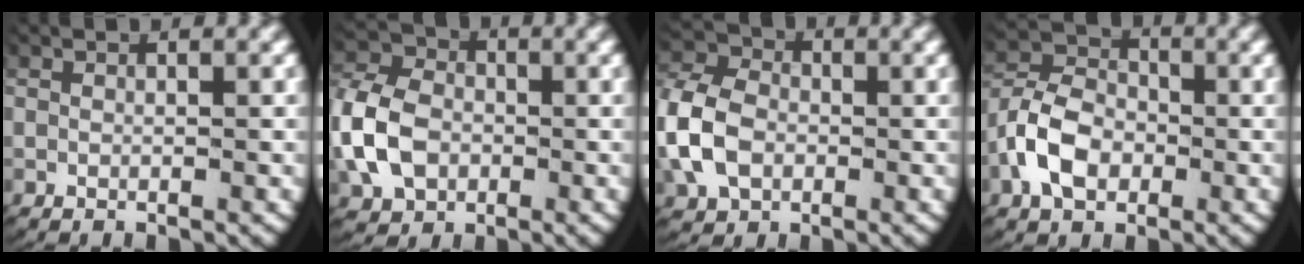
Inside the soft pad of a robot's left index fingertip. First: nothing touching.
{"total": 7.0, "force": [-0.5, 5.9, 3.7], "torque": [-0.087, -0.009, -0.011]}
{"total": 6.6, "force": [-0.4, 5.6, 3.5], "torque": [-0.088, -0.005, -0.009]}
{"total": 6.5, "force": [-1.1, 5.3, 3.6], "torque": [-0.077, -0.007, -0.023]}